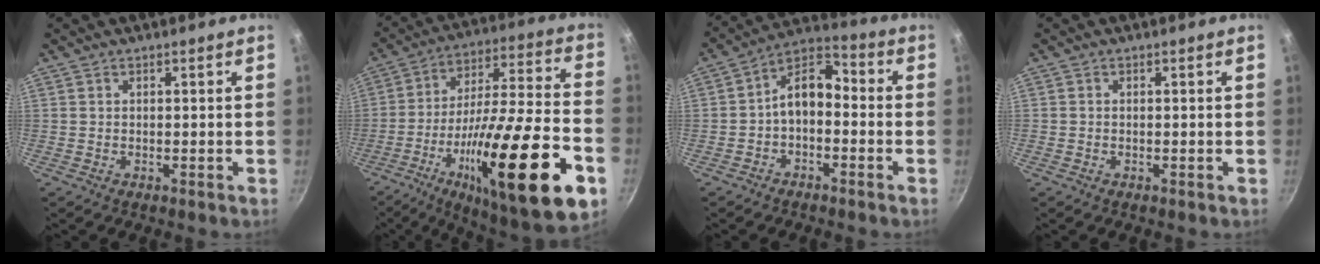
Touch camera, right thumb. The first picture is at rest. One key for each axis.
{"total": 32.0, "fx": -12.1, "fy": 8.3, "fz": 28.5, "tx": -0.425, "ty": 0.040, "tz": -0.191}
{"total": 8.8, "fx": -1.7, "fy": 5.6, "fz": 6.5, "tx": -0.092, "ty": 0.053, "tz": -0.043}
{"total": 0.0}